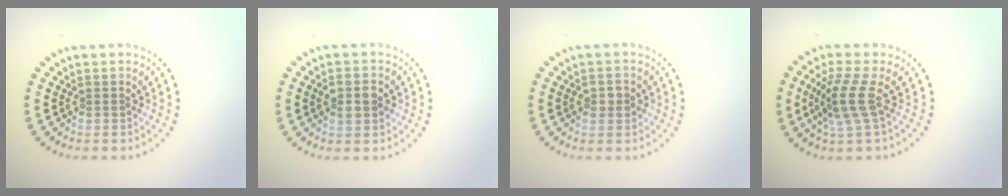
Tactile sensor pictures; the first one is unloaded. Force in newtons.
{"total": 2.9, "press": 2.9, "slide": 0.1}
{"total": 1.6, "press": 1.6, "slide": 0.2}
{"total": 3.4, "press": 2.6, "slide": 2.1}